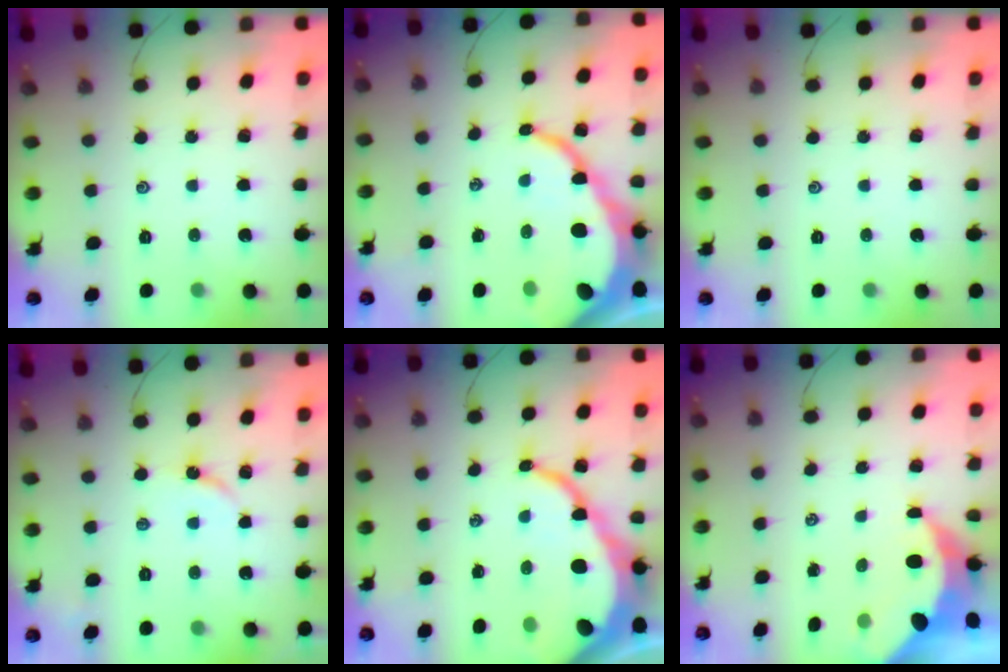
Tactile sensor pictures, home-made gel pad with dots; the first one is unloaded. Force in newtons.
{"total": 18.3, "press": 18.2, "slide": 2.1}
{"total": 0.0}
{"total": 2.9, "press": 2.9, "slide": 0.4}
{"total": 18.3, "press": 18.2, "slide": 2.1}
{"total": 7.7, "press": 7.6, "slide": 1.2}